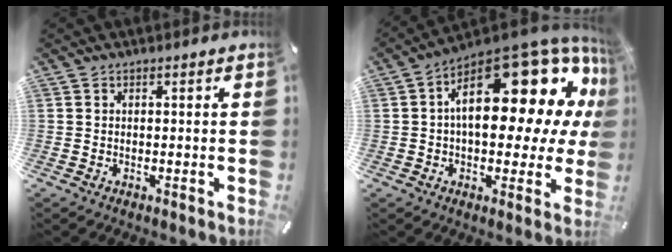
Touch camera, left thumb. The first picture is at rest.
{"total": 24.5, "force": [8.1, 12.3, 19.5], "torque": [-0.253, -0.068, 0.139]}